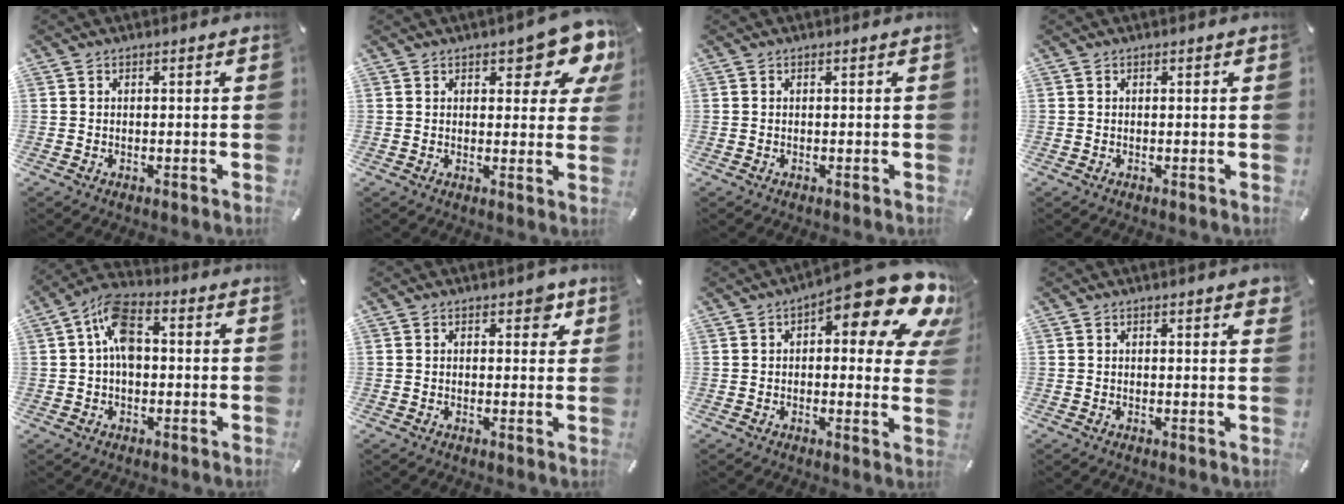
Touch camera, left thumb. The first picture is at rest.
{"total": 9.9, "force": [6.2, 4.3, 6.5], "torque": [-0.065, -0.039, 0.100]}
{"total": 0.0}
{"total": 0.0}
{"total": 9.1, "force": [0.4, 5.8, 7.0], "torque": [-0.131, 0.015, 0.008]}
{"total": 3.5, "force": [1.6, 2.1, 2.3], "torque": [-0.019, -0.002, 0.019]}
{"total": 17.1, "force": [9.0, 5.9, 13.3], "torque": [-0.175, -0.069, 0.146]}
{"total": 1.4, "force": [0.8, 0.3, 1.1], "torque": [-0.016, -0.001, 0.011]}